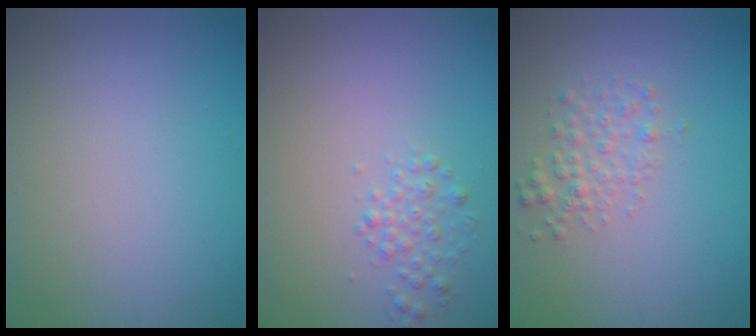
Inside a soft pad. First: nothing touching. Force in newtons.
{"total": 1.5, "press": 1.5, "slide": 0.0}
{"total": 2.0, "press": 2.0, "slide": 0.1}